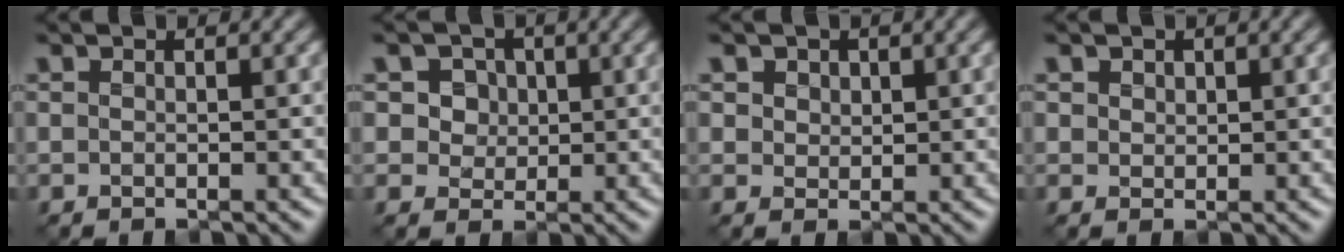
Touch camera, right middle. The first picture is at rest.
{"total": 5.1, "force": [2.0, 4.0, 2.5], "torque": [-0.048, 0.001, 0.022]}
{"total": 2.8, "force": [1.4, 2.1, 1.2], "torque": [-0.045, -0.002, 0.030]}
{"total": 1.7, "force": [0.9, 1.3, 0.6], "torque": [-0.021, -0.004, 0.018]}